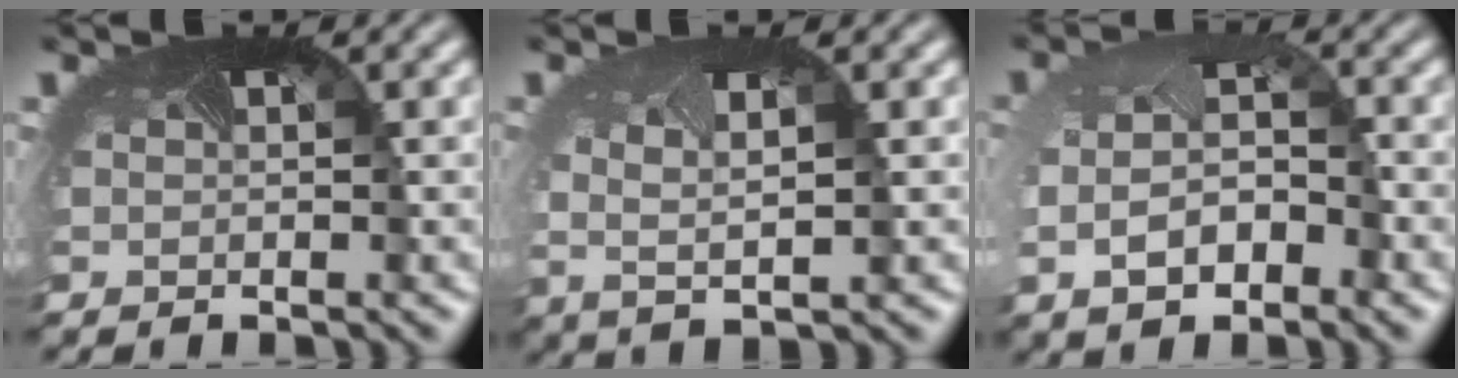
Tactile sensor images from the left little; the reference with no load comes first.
{"total": 1.5, "force": [0.1, 0.1, 1.5], "torque": [-0.051, -0.010, -0.002]}
{"total": 4.3, "force": [-1.2, 2.4, 3.4], "torque": [-0.082, -0.008, -0.026]}